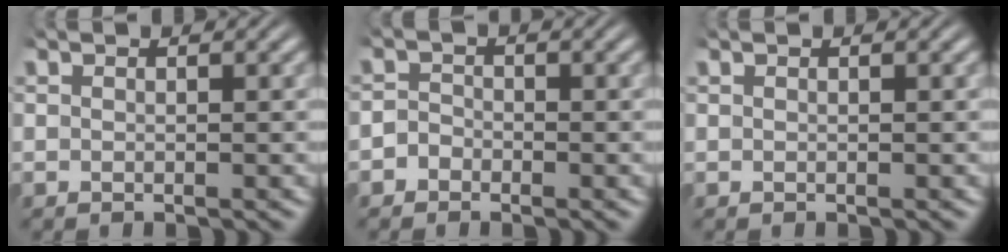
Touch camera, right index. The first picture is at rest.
{"total": 1.9, "force": [-1.3, 1.4, 0.0], "torque": [-0.002, -0.010, -0.025]}
{"total": 0.0}